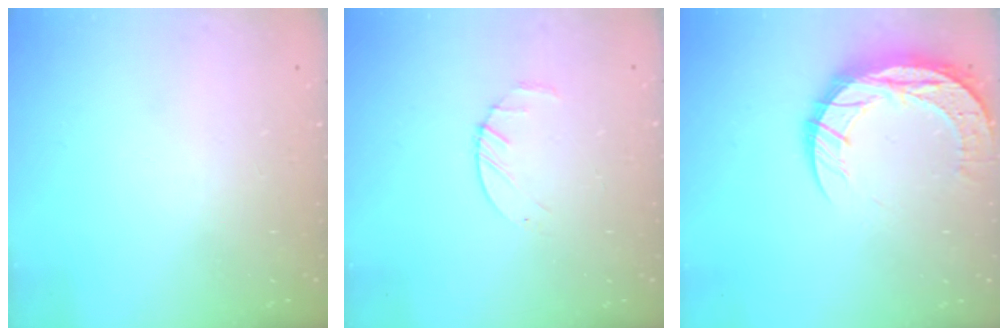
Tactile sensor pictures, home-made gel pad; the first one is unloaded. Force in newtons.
{"total": 2.4, "press": 2.3, "slide": 0.3}
{"total": 13.1, "press": 13.1, "slide": 0.9}